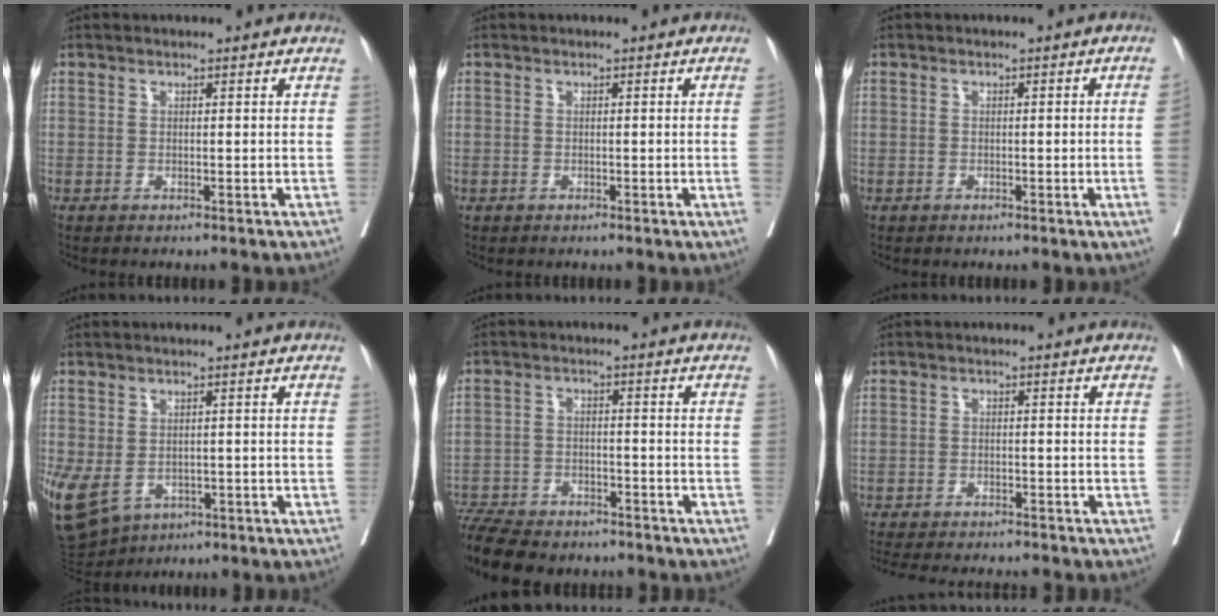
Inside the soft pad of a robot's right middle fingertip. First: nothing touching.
{"total": 0.5, "force": [-0.1, 0.0, 0.5], "torque": [-0.010, 0.003, 0.000]}
{"total": 2.2, "force": [-0.4, -0.2, 2.2], "torque": [-0.030, 0.005, -0.002]}
{"total": 19.8, "force": [-7.3, 14.8, 10.9], "torque": [-0.335, -0.039, -0.099]}
{"total": 13.7, "force": [-11.9, 4.3, 5.2], "torque": [-0.123, -0.007, -0.183]}
{"total": 14.5, "force": [-13.2, 1.8, 5.7], "torque": [-0.108, -0.027, -0.176]}